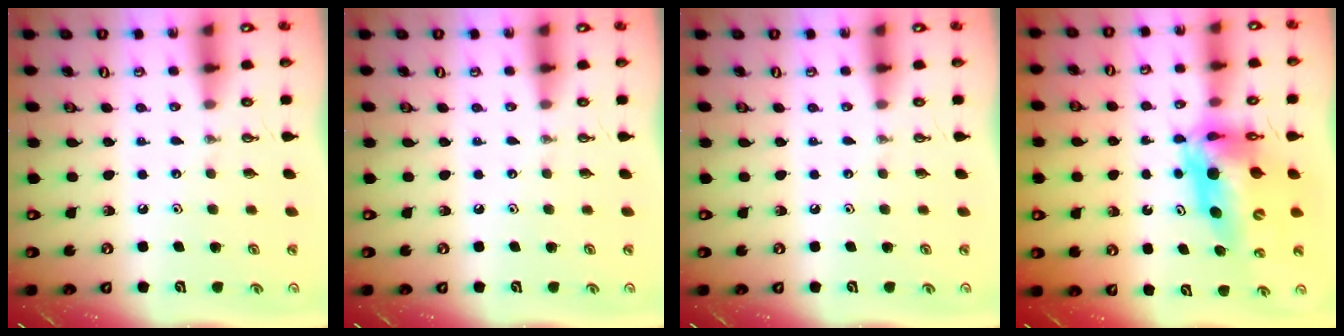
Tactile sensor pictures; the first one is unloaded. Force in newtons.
{"total": 0.0}
{"total": 0.0}
{"total": 14.3, "press": 14.3, "slide": 1.2}